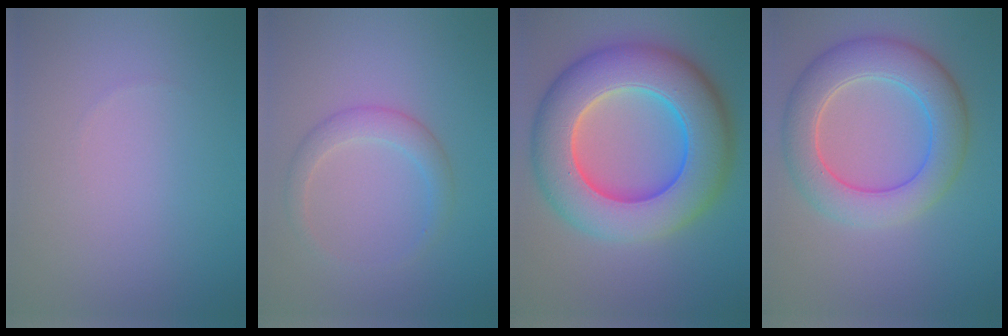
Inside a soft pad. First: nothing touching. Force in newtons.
{"total": 2.3, "press": 2.3, "slide": 0.1}
{"total": 13.2, "press": 13.1, "slide": 0.3}
{"total": 7.2, "press": 7.2, "slide": 0.3}